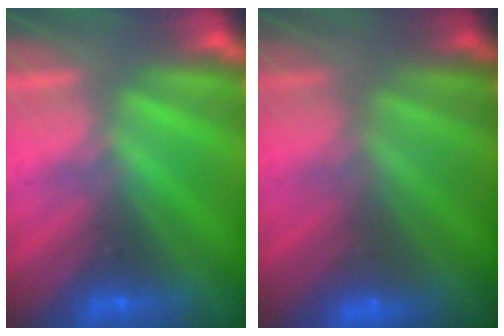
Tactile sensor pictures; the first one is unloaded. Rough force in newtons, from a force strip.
{"total": 2.3}